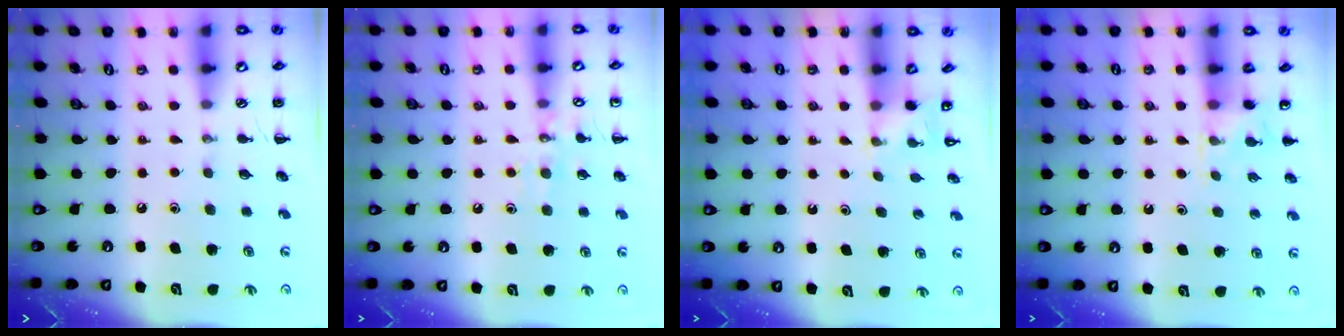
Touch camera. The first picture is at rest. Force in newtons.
{"total": 8.2, "press": 8.1, "slide": 1.3}
{"total": 2.2, "press": 2.1, "slide": 0.7}
{"total": 6.0, "press": 5.8, "slide": 1.5}